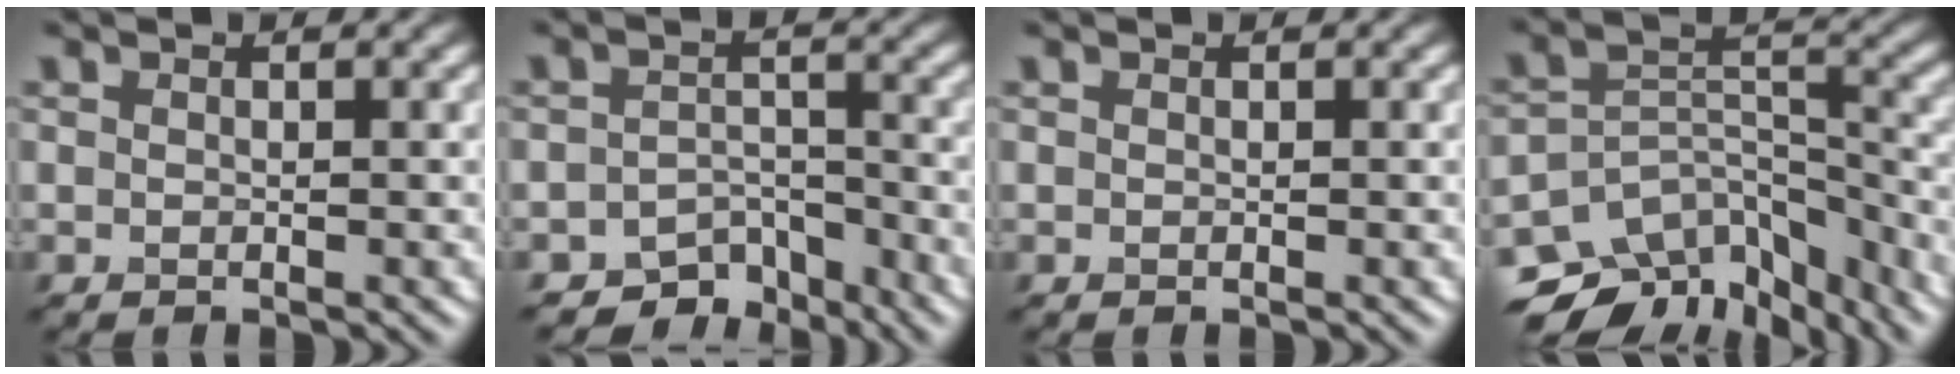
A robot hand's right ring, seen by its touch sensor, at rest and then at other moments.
{"total": 4.4, "force": [-3.8, 2.1, 1.0], "torque": [0.003, -0.002, -0.061]}
{"total": 0.0}
{"total": 11.9, "force": [-9.6, 6.0, 3.8], "torque": [-0.059, 0.010, -0.137]}